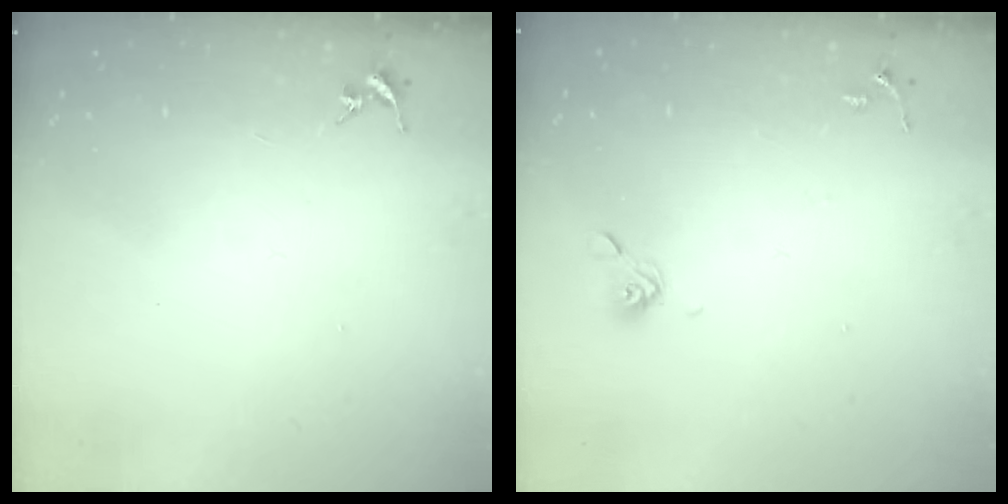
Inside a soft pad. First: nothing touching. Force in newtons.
{"total": 6.3, "press": 6.0, "slide": 2.1}